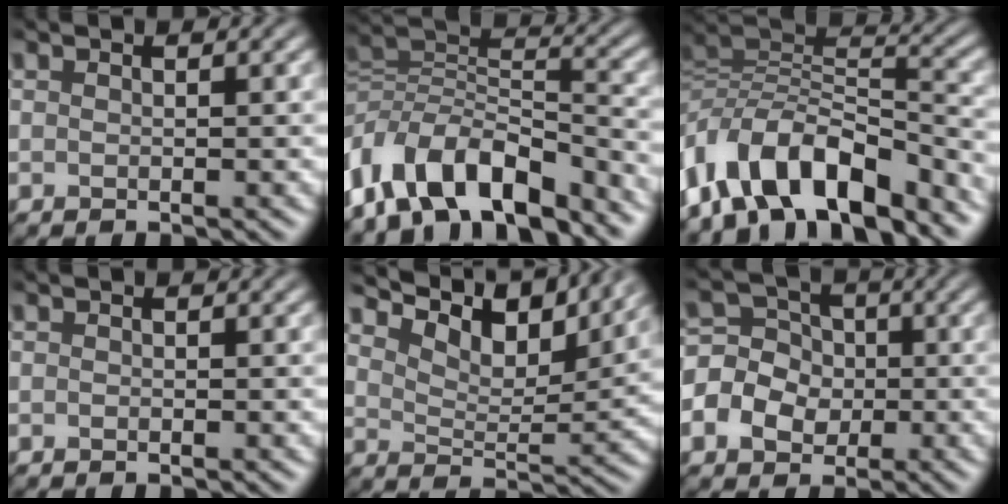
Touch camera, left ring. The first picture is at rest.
{"total": 10.3, "force": [-6.6, 5.0, 6.1], "torque": [-0.103, 0.015, -0.125]}
{"total": 11.0, "force": [-6.6, 4.9, 7.3], "torque": [-0.121, 0.010, -0.126]}
{"total": 0.0}
{"total": 8.9, "force": [7.6, 2.4, 3.8], "torque": [-0.065, 0.004, 0.119]}
{"total": 5.6, "force": [-0.7, 5.1, 2.3], "torque": [-0.033, 0.023, -0.038]}